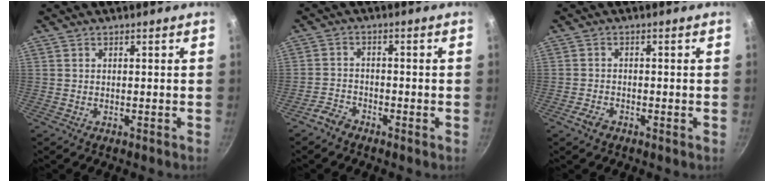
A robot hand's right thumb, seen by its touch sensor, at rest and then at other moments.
{"total": 3.3, "force": [-2.7, 1.6, 1.0], "torque": [-0.020, 0.025, -0.055]}
{"total": 2.6, "force": [-1.7, 1.5, 1.4], "torque": [-0.027, 0.013, -0.034]}